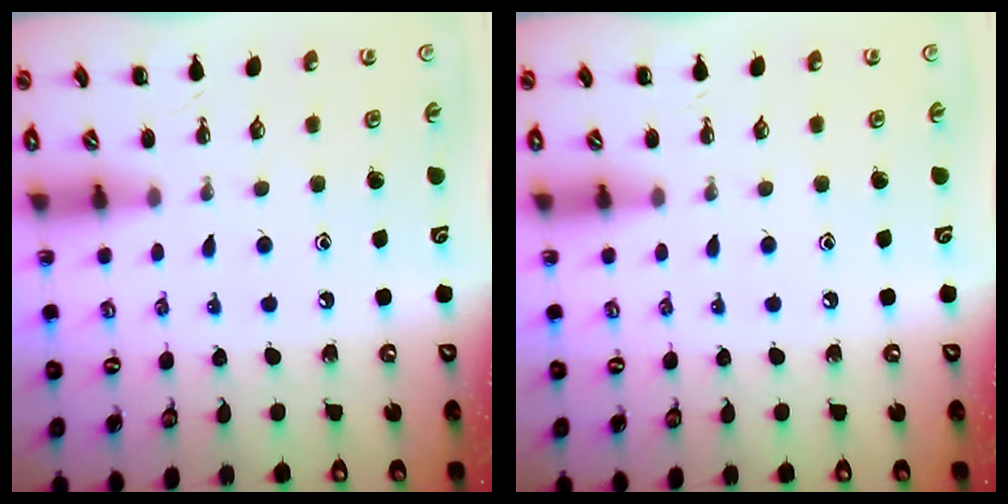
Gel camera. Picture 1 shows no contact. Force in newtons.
{"total": 0.0}